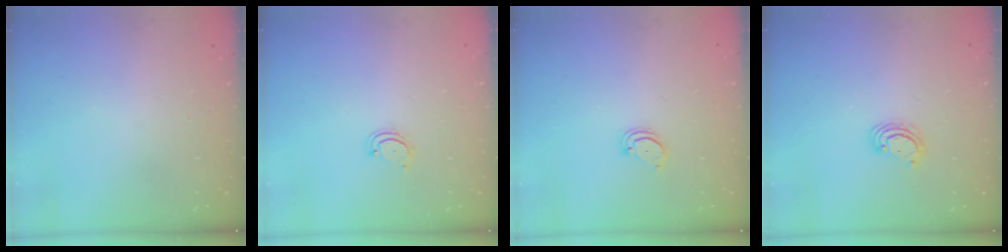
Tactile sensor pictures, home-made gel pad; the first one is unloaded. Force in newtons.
{"total": 3.6, "press": 3.5, "slide": 0.4}
{"total": 2.0, "press": 2.0, "slide": 0.2}
{"total": 2.9, "press": 2.9, "slide": 0.3}